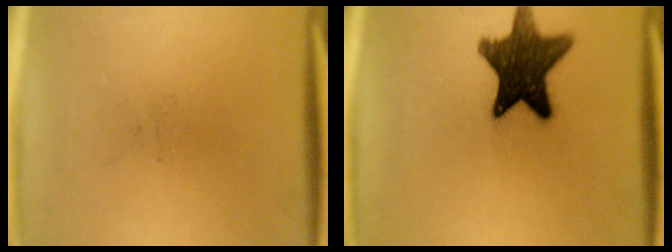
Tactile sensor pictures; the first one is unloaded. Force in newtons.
{"total": 14.3}